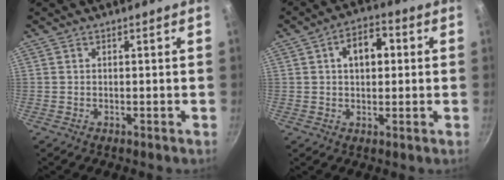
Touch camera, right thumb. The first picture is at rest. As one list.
[{"total": 8.0, "force": [1.6, 5.1, 6.0], "torque": [-0.062, 0.018, 0.018]}]